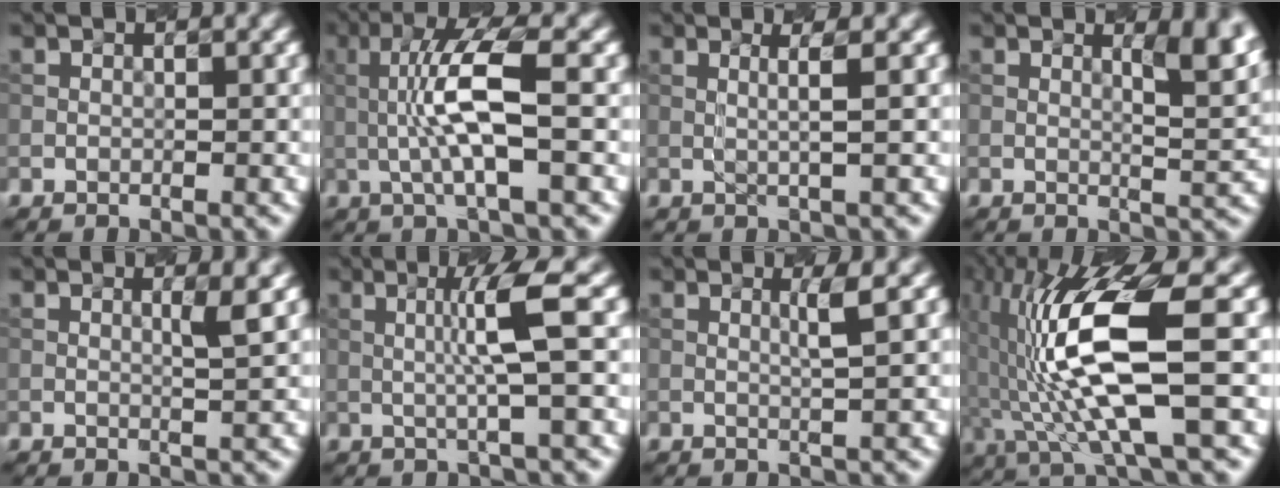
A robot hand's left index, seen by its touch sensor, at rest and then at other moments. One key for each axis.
{"total": 6.1, "fx": -0.1, "fy": 1.1, "fz": 6.0, "tx": -0.120, "ty": 0.009, "tz": -0.004}
{"total": 2.1, "fx": 0.5, "fy": 0.5, "fz": 2.0, "tx": -0.039, "ty": 0.006, "tz": -0.004}
{"total": 3.8, "fx": 1.8, "fy": 1.0, "fz": 3.2, "tx": -0.042, "ty": -0.006, "tz": 0.027}
{"total": 1.5, "fx": 0.6, "fy": 0.2, "fz": 1.4, "tx": -0.019, "ty": 0.000, "tz": 0.004}
{"total": 3.9, "fx": 0.4, "fy": -0.1, "fz": 3.9, "tx": -0.077, "ty": 0.002, "tz": 0.008}
{"total": 1.6, "fx": 0.6, "fy": 0.2, "fz": 1.5, "tx": -0.027, "ty": 0.001, "tz": 0.005}
{"total": 11.0, "fx": -0.2, "fy": 2.6, "fz": 10.7, "tx": -0.212, "ty": 0.004, "tz": 0.001}